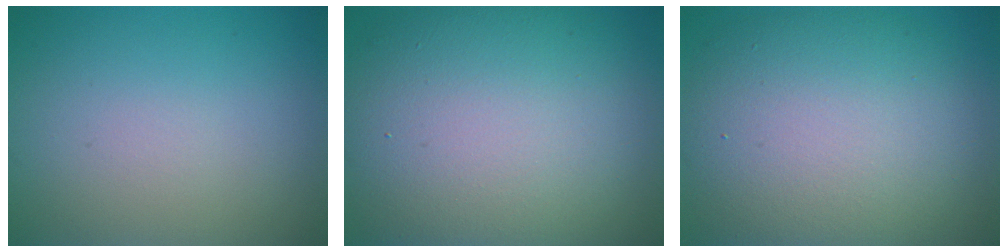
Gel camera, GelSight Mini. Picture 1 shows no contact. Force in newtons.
{"total": 14.9, "press": 14.9, "slide": 1.1}
{"total": 11.6, "press": 11.5, "slide": 0.6}